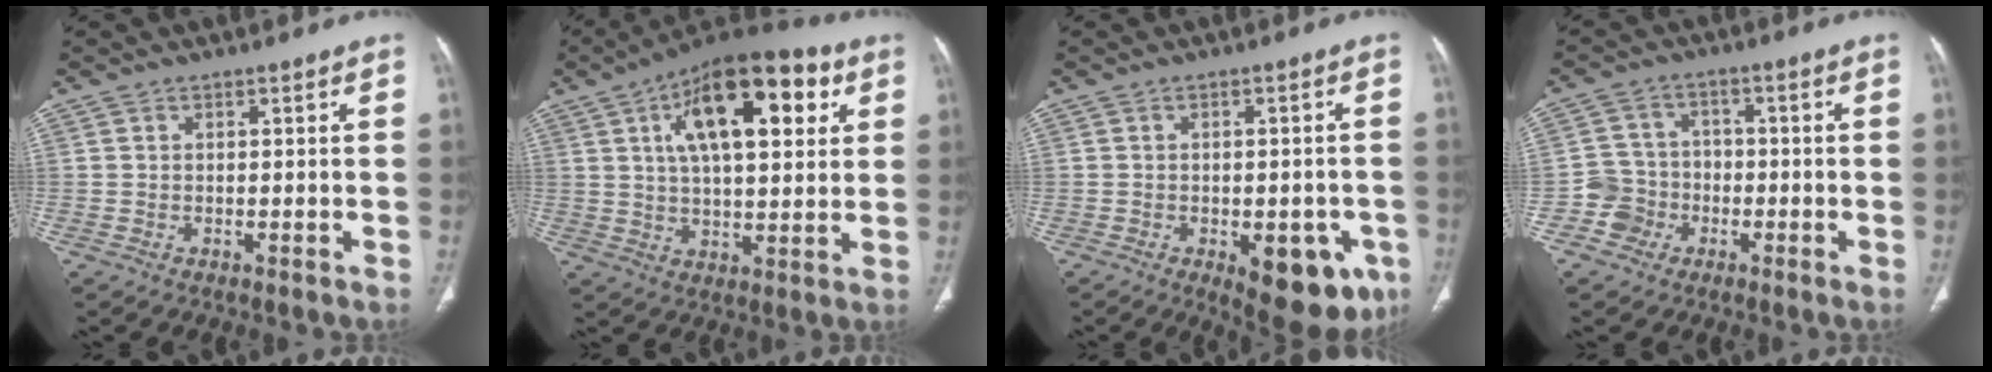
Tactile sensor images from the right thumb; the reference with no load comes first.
{"total": 20.2, "force": [7.1, 8.9, 16.7], "torque": [-0.233, 0.001, 0.105]}
{"total": 13.4, "force": [-5.5, 6.3, 10.5], "torque": [-0.101, 0.004, -0.059]}
{"total": 5.8, "force": [-2.4, 5.2, 0.3], "torque": [0.027, 0.023, -0.050]}